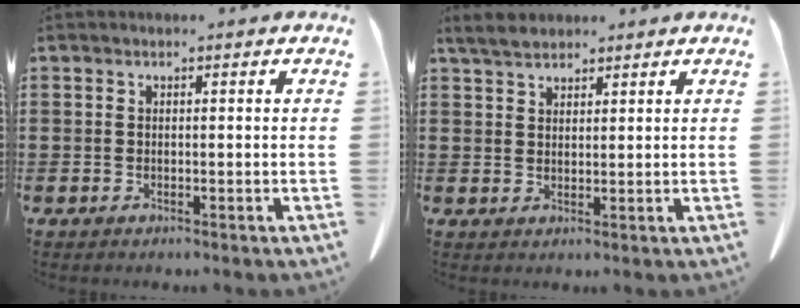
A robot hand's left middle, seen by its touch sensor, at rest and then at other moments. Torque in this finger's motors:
{"motor_torque": [0.15, 0.18, 0.07, 0.04]}